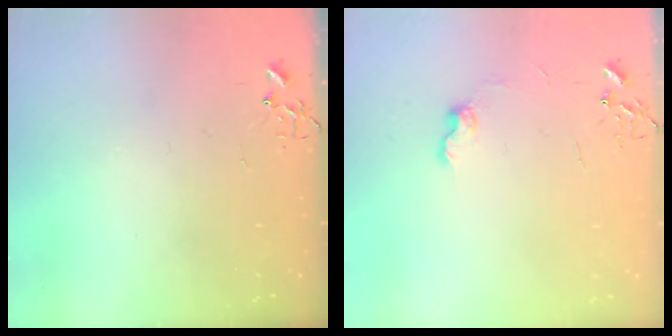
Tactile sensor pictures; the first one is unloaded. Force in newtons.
{"total": 7.6, "press": 7.5, "slide": 0.7}